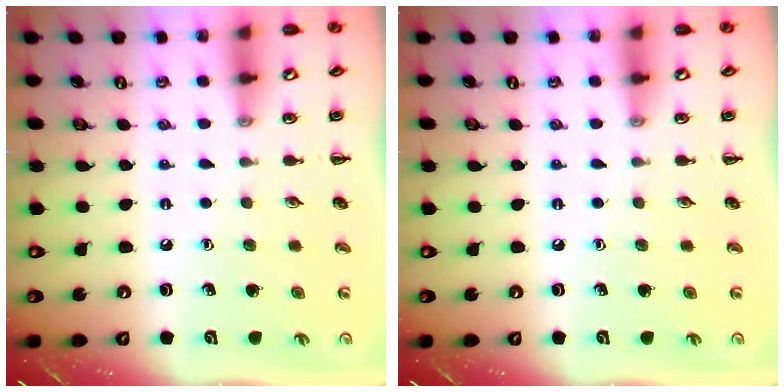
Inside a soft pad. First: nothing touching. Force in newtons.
{"total": 0.0}